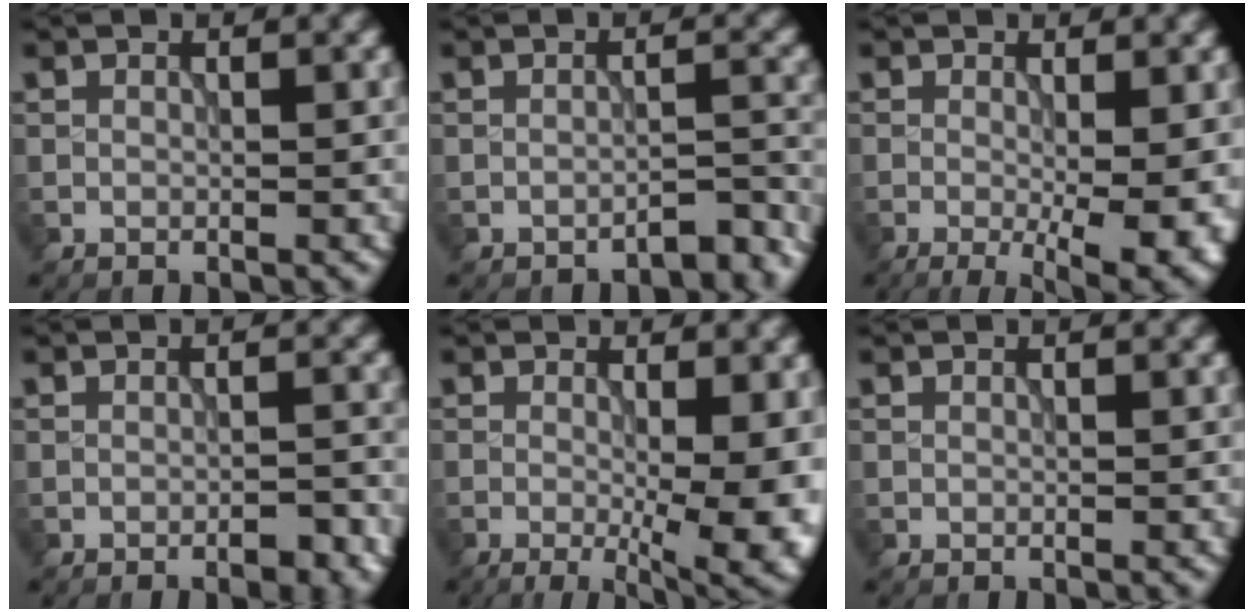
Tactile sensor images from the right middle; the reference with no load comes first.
{"total": 2.6, "force": [-2.4, 0.4, 0.9], "torque": [-0.006, 0.009, -0.033]}
{"total": 7.1, "force": [-1.7, 2.4, 6.5], "torque": [-0.091, -0.019, -0.016]}
{"total": 2.2, "force": [-1.4, 0.5, 1.6], "torque": [-0.021, 0.002, -0.022]}
{"total": 7.9, "force": [-1.0, 2.5, 7.4], "torque": [-0.075, -0.010, -0.016]}
{"total": 0.0}